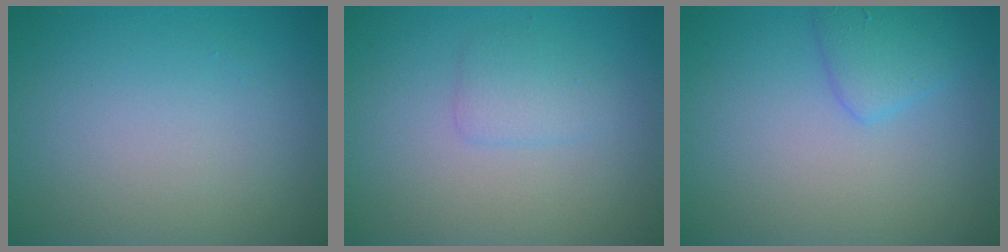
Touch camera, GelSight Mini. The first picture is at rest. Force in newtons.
{"total": 1.6, "press": 1.6, "slide": 0.0}
{"total": 2.2, "press": 2.2, "slide": 0.1}